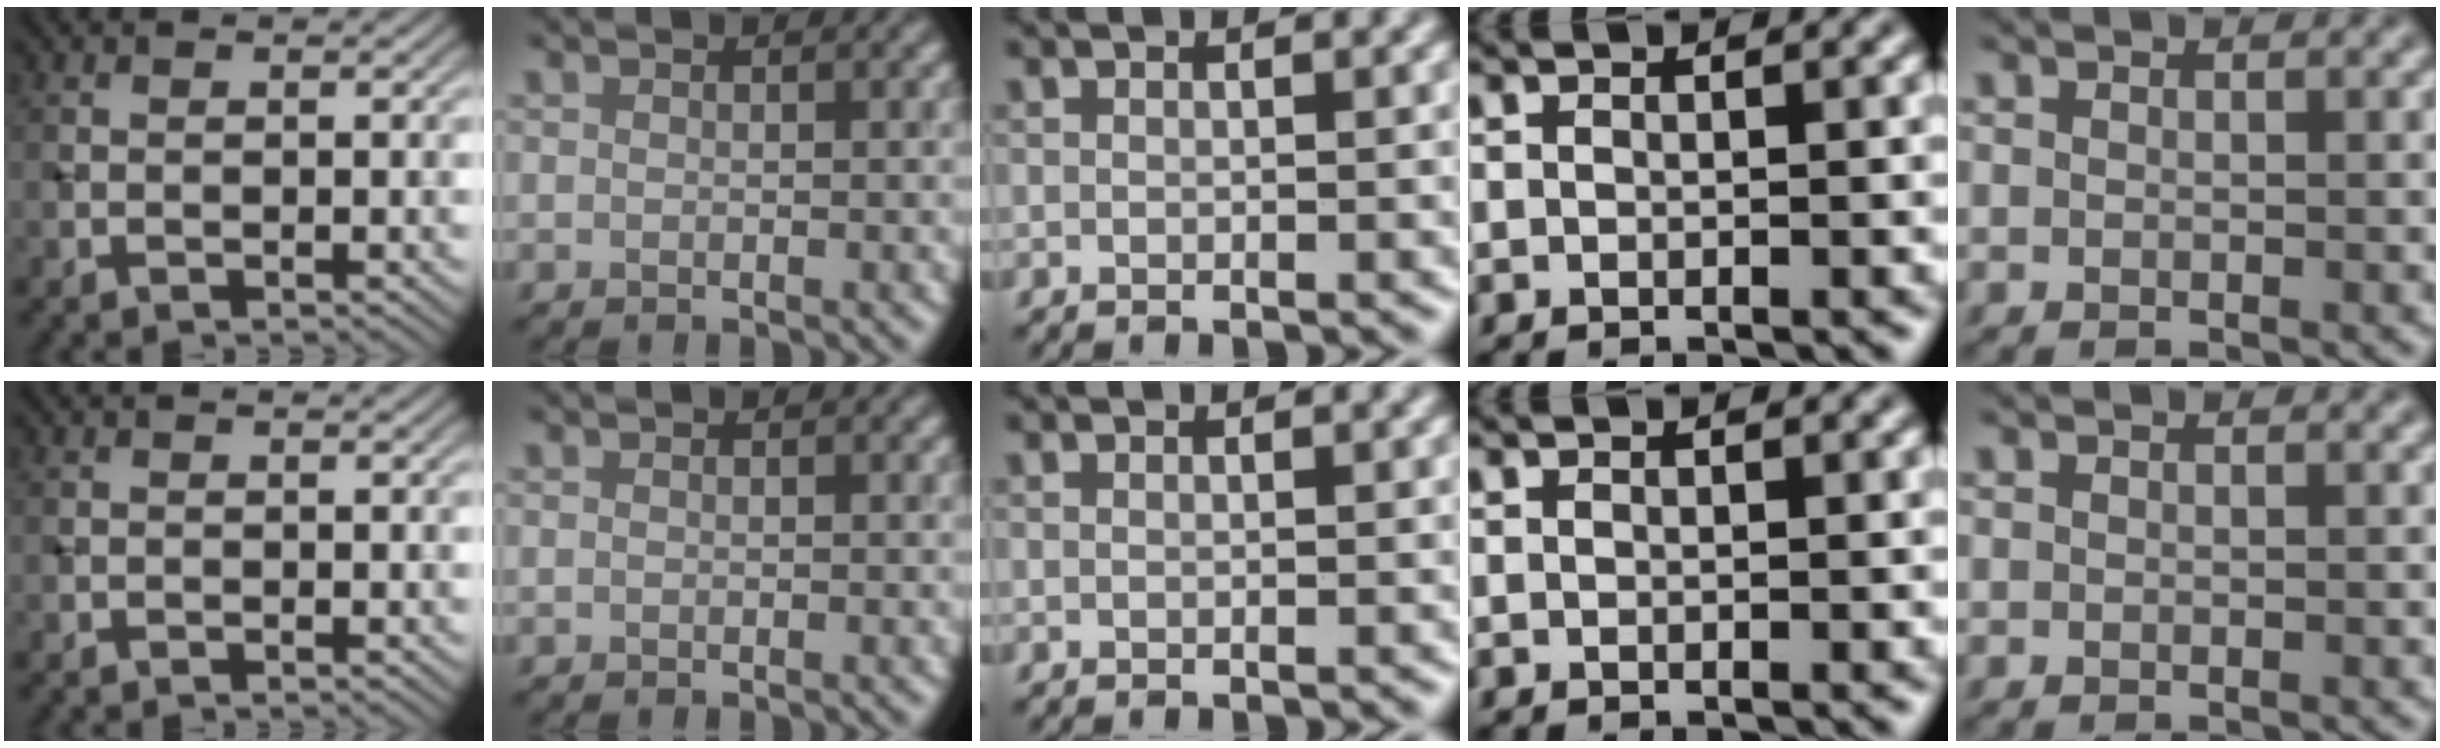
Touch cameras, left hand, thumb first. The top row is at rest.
{}